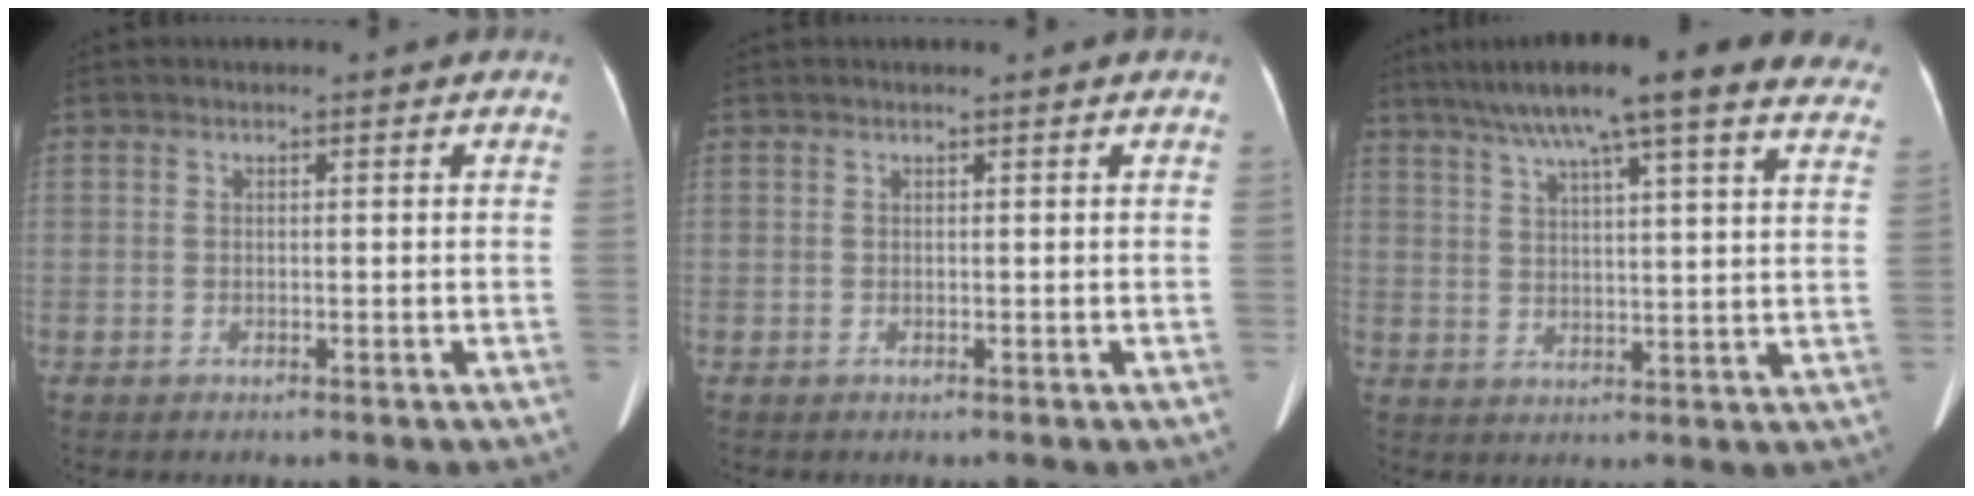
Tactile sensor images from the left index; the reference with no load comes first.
{"total": 0.0}
{"total": 26.1, "force": [21.4, 2.7, 14.7], "torque": [-0.213, 0.006, 0.268]}